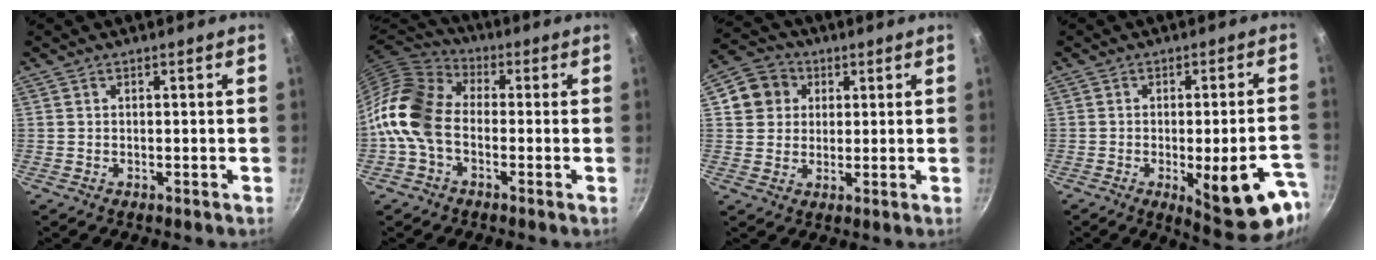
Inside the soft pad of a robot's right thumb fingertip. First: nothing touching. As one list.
[{"total": 13.0, "force": [-2.8, 9.0, 8.9], "torque": [-0.155, 0.038, -0.082]}, {"total": 7.8, "force": [2.5, 7.0, 2.5], "torque": [-0.006, 0.010, 0.035]}, {"total": 16.4, "force": [-5.8, 4.8, 14.6], "torque": [-0.155, 0.005, -0.065]}]